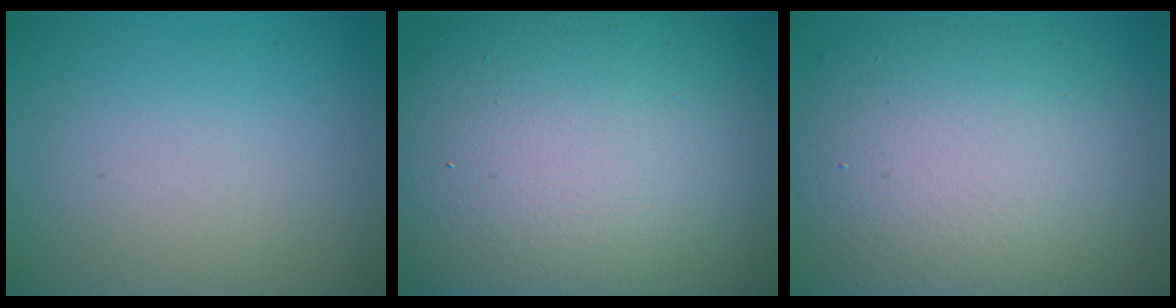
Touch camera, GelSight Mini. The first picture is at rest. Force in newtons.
{"total": 17.6, "press": 17.6, "slide": 1.0}
{"total": 10.5, "press": 10.5, "slide": 0.9}